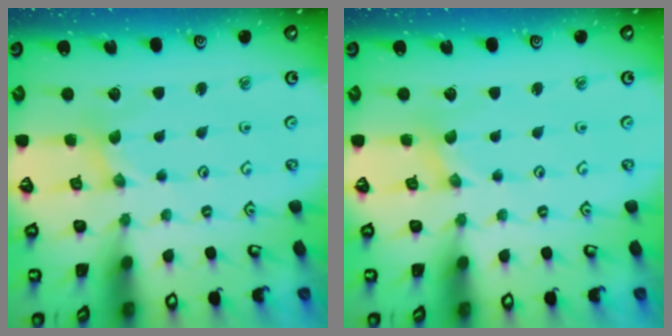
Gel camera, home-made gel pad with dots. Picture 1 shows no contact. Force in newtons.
{"total": 0.0}